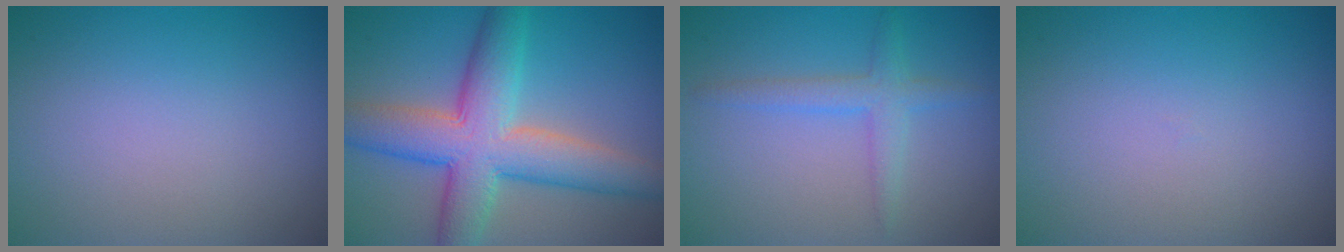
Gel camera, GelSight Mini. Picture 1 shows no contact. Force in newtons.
{"total": 9.0, "press": 9.0, "slide": 0.4}
{"total": 2.3, "press": 2.3, "slide": 0.1}
{"total": 0.0}